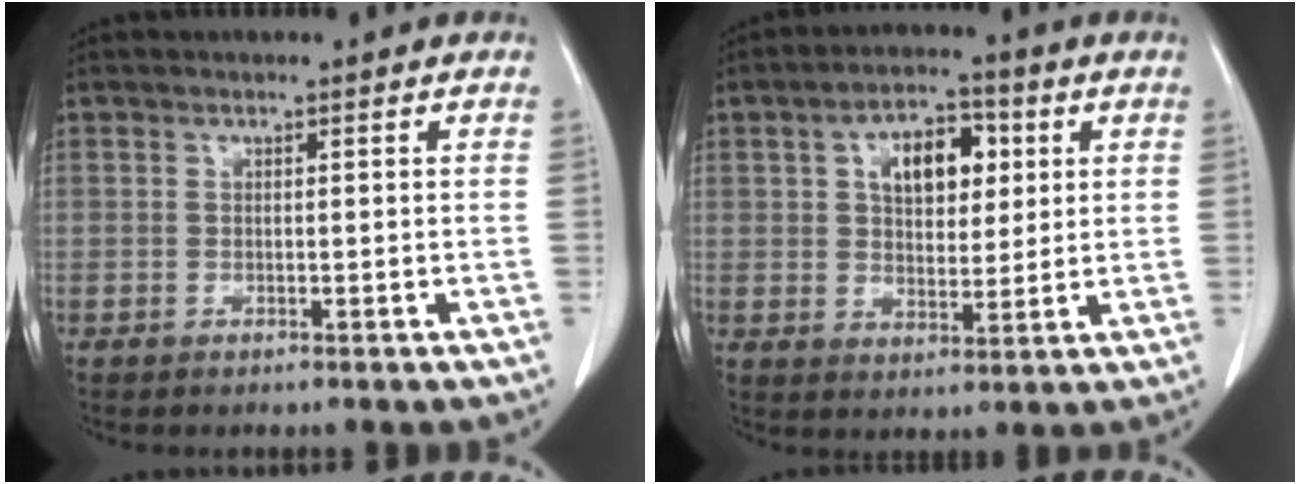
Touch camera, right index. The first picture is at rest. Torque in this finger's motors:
{"motor_torque": [0.48, 0.38, 0.38, 0.10]}